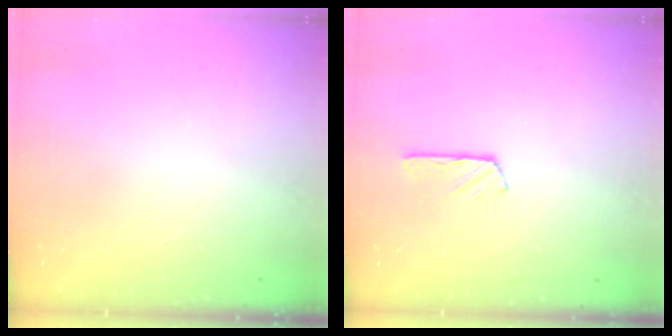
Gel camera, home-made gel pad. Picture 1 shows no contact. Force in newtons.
{"total": 3.0, "press": 3.0, "slide": 0.4}